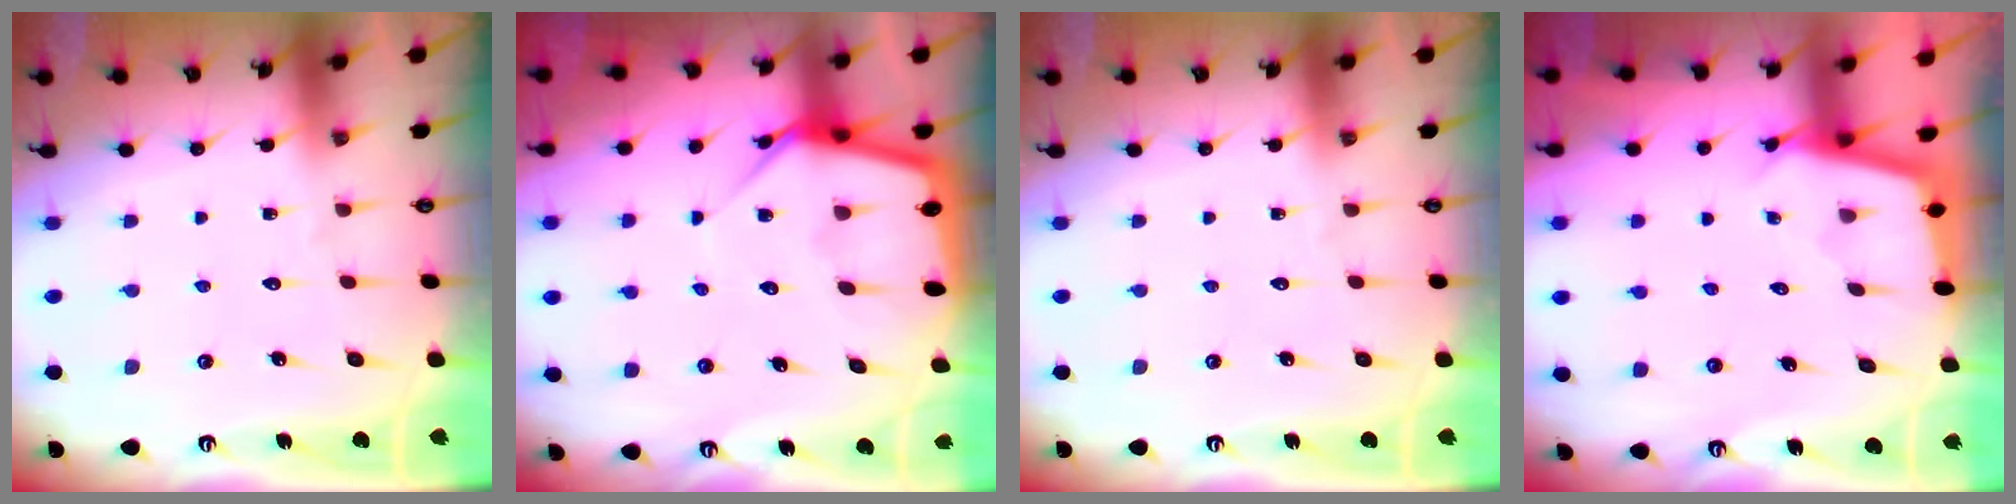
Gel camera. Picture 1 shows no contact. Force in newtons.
{"total": 8.8, "press": 8.7, "slide": 0.8}
{"total": 0.0}
{"total": 2.5, "press": 2.5, "slide": 0.2}